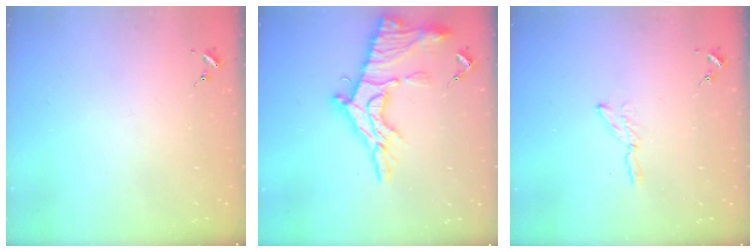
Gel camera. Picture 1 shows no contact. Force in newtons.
{"total": 20.7, "press": 20.6, "slide": 2.0}
{"total": 3.9, "press": 3.9, "slide": 0.4}